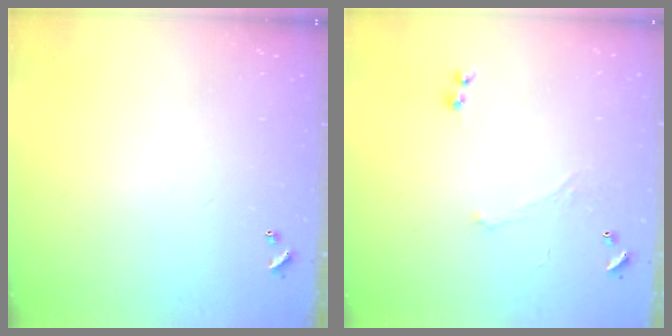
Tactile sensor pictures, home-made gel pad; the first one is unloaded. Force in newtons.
{"total": 1.2, "press": 1.0, "slide": 0.8}